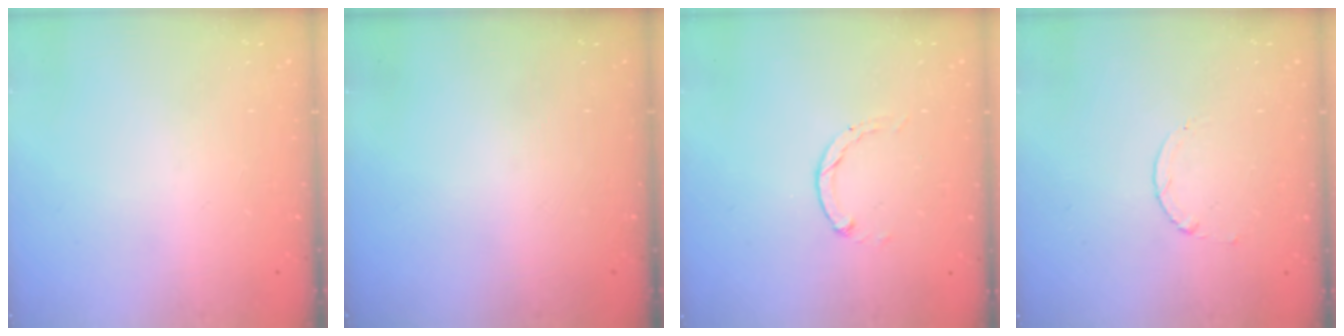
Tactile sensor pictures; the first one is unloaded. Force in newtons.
{"total": 0.0}
{"total": 0.7, "press": 0.6, "slide": 0.2}
{"total": 2.3, "press": 2.3, "slide": 0.3}